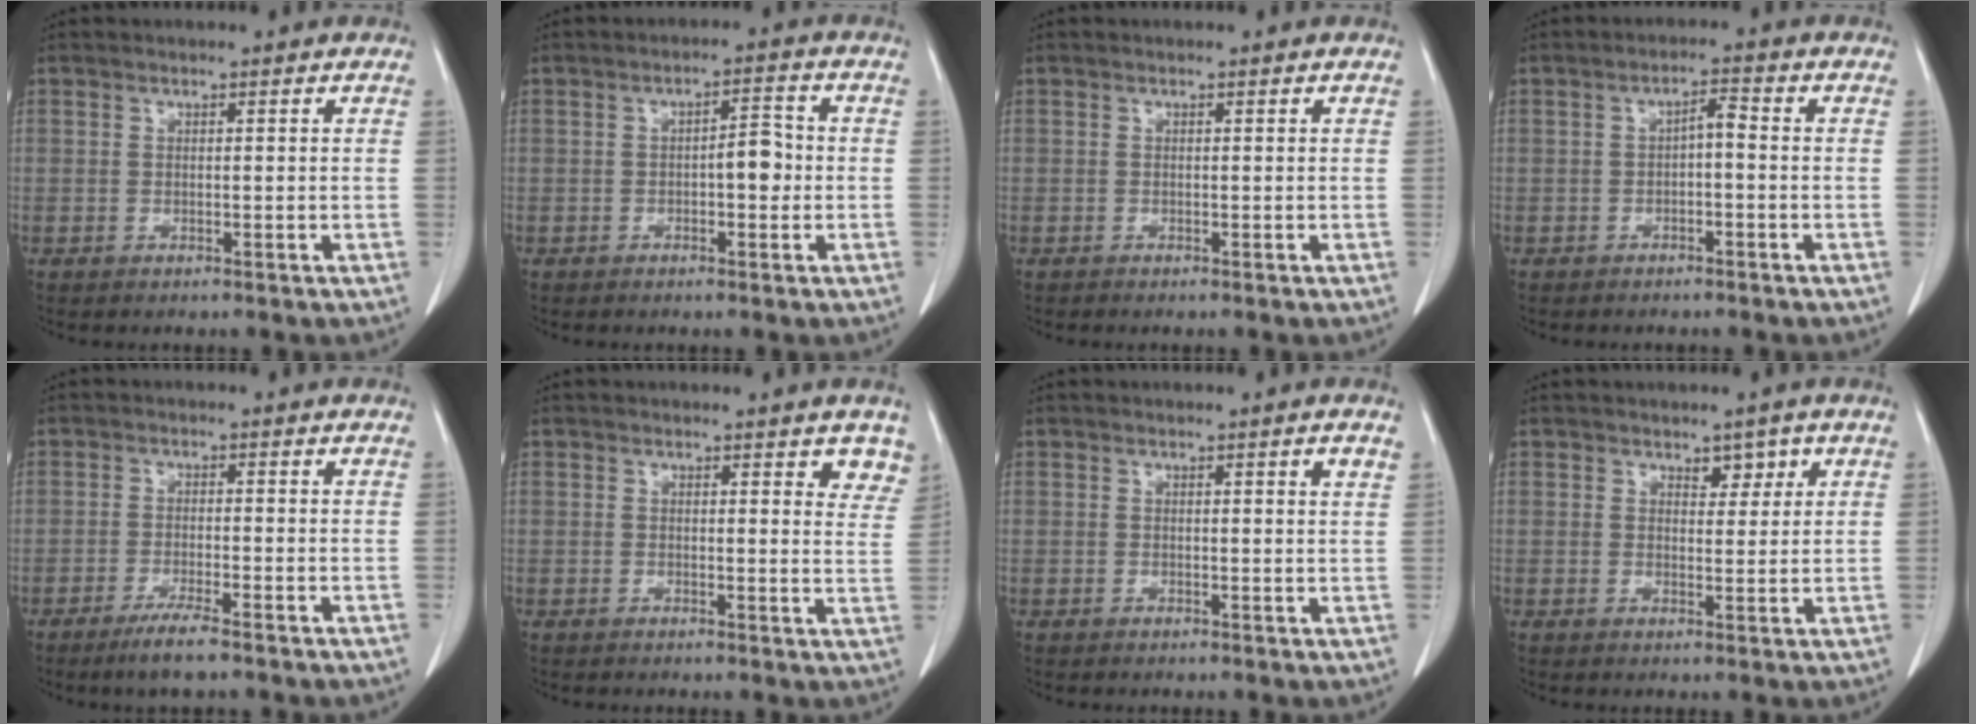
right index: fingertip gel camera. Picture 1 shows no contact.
{"total": 3.9, "force": [-0.6, 1.5, 3.6], "torque": [-0.050, 0.010, -0.009]}
{"total": 0.0}
{"total": 2.5, "force": [-0.5, 0.7, 2.3], "torque": [-0.038, 0.011, -0.008]}
{"total": 4.2, "force": [-3.0, -0.1, 2.9], "torque": [-0.058, -0.011, -0.055]}
{"total": 4.9, "force": [4.0, 1.7, 2.4], "torque": [-0.010, -0.014, 0.030]}
{"total": 1.4, "force": [0.8, 0.0, 1.2], "torque": [-0.015, -0.001, 0.008]}
{"total": 2.7, "force": [1.6, 1.6, 1.5], "torque": [-0.011, 0.000, 0.024]}